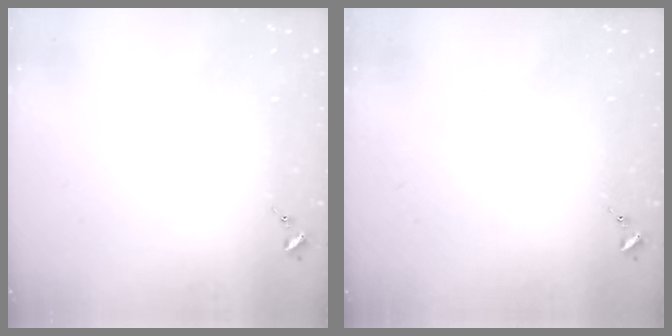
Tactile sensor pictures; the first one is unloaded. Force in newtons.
{"total": 0.0}